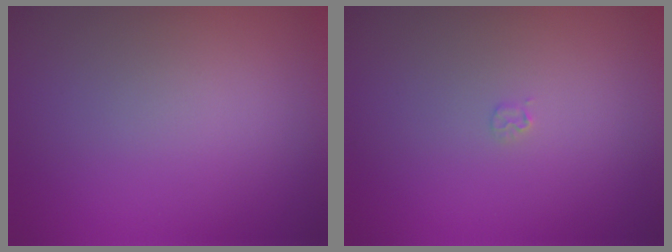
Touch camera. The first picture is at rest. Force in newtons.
{"total": 0.5, "press": 0.5, "slide": 0.1}